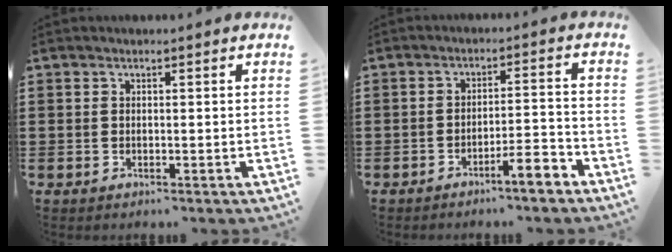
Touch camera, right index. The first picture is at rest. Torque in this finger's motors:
{"motor_torque": [1.35, -0.67, 0.14, 0.09]}